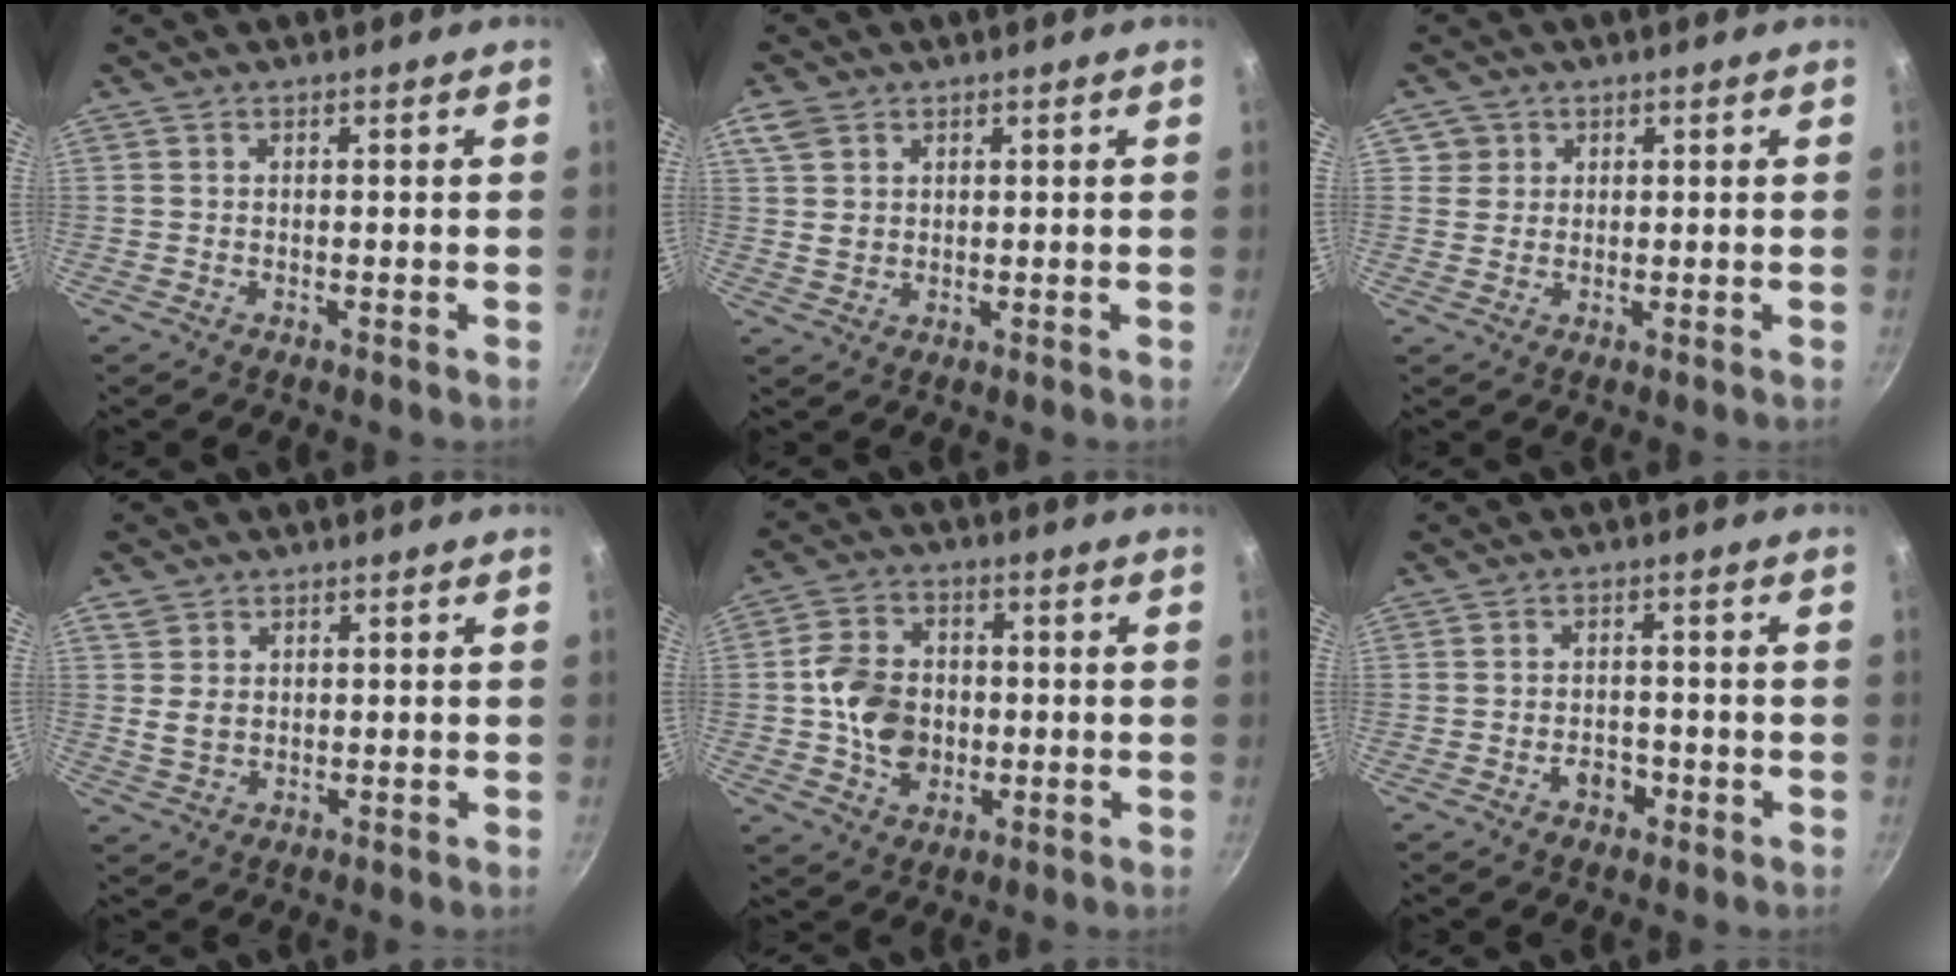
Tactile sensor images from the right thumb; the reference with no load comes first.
{"total": 5.2, "force": [2.5, 4.0, 2.4], "torque": [-0.031, -0.009, 0.048]}
{"total": 3.3, "force": [1.2, 3.0, 0.2], "torque": [0.024, 0.007, 0.016]}
{"total": 3.9, "force": [1.1, 3.2, 2.0], "torque": [-0.029, -0.007, 0.021]}
{"total": 11.2, "force": [-0.7, 8.9, 6.7], "torque": [-0.095, 0.015, -0.016]}
{"total": 3.4, "force": [-1.6, 2.4, 1.8], "torque": [-0.011, 0.016, -0.024]}